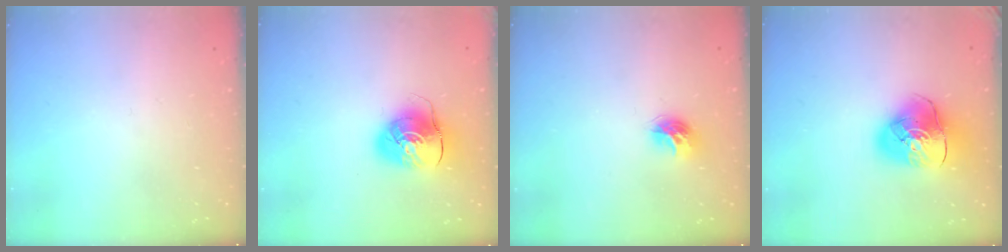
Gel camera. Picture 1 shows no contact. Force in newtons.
{"total": 10.2, "press": 10.1, "slide": 1.3}
{"total": 8.6, "press": 8.6, "slide": 0.0}
{"total": 12.9, "press": 12.8, "slide": 1.8}